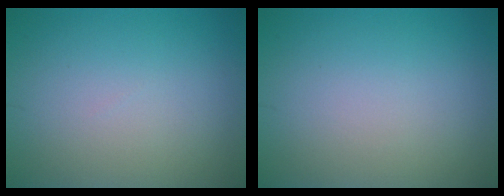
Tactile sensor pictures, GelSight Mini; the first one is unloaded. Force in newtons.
{"total": 0.0}